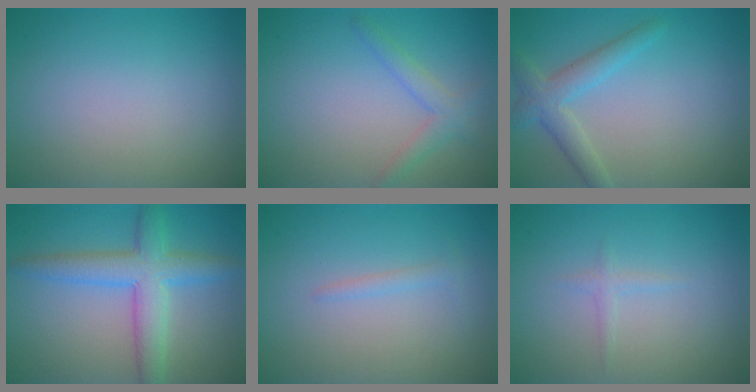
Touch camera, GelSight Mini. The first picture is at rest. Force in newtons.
{"total": 2.1, "press": 2.1, "slide": 0.1}
{"total": 3.1, "press": 3.1, "slide": 0.3}
{"total": 5.4, "press": 5.4, "slide": 0.1}
{"total": 0.9, "press": 0.9, "slide": 0.1}
{"total": 0.8, "press": 0.8, "slide": 0.1}